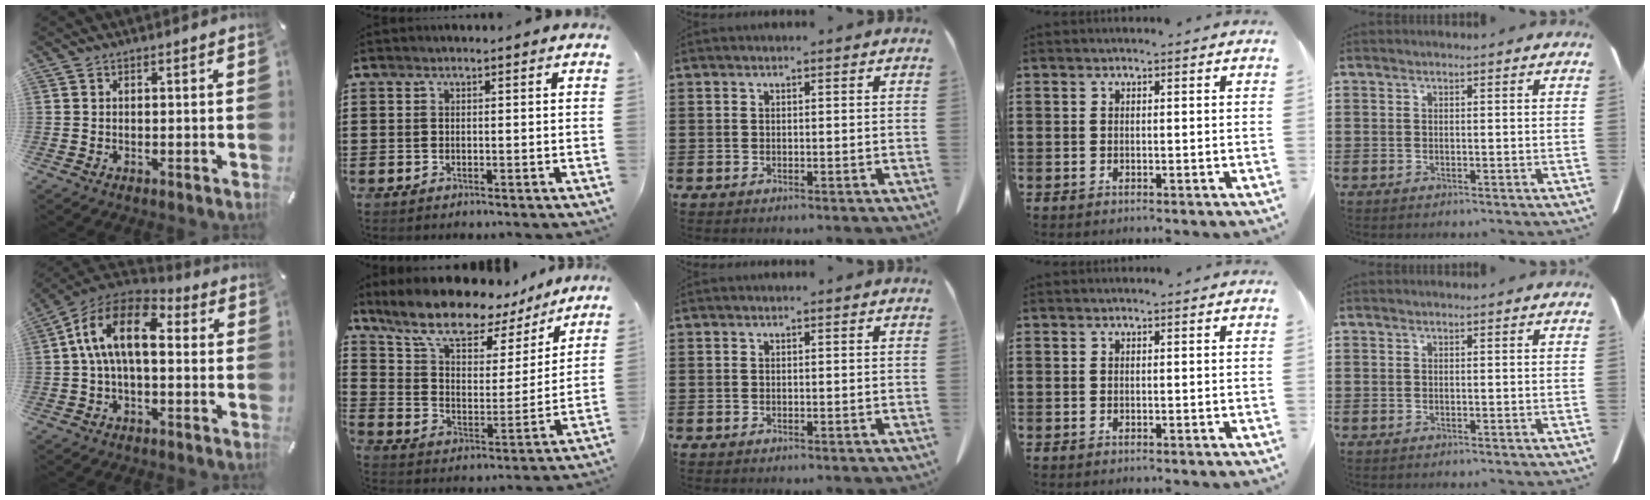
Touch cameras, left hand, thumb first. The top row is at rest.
{"thumb": {"total": 15.2, "force": [2.5, 9.0, 12.0], "torque": [-0.247, 0.008, 0.044]}, "index": {"total": 10.8, "force": [9.2, 3.4, 4.6], "torque": [-0.125, -0.055, 0.160]}}